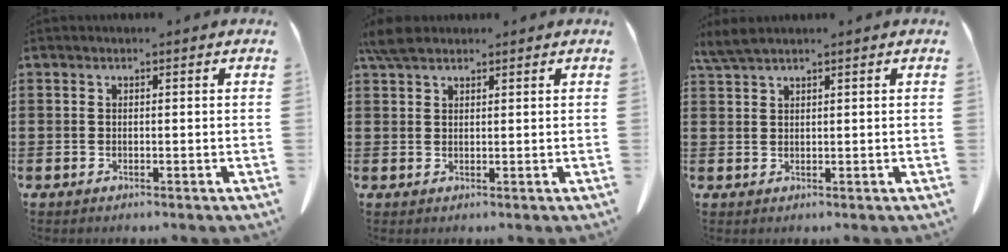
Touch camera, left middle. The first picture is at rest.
{"total": 3.6, "force": [2.7, 1.3, 1.9], "torque": [-0.046, 0.006, 0.052]}
{"total": 2.6, "force": [2.1, 0.2, 1.5], "torque": [-0.034, 0.002, 0.040]}